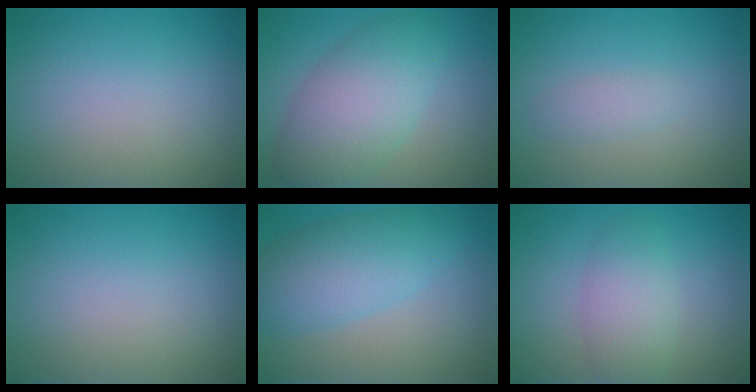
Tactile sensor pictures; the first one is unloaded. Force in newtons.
{"total": 6.9, "press": 6.9, "slide": 0.3}
{"total": 1.2, "press": 1.2, "slide": 0.0}
{"total": 0.0}
{"total": 5.4, "press": 5.4, "slide": 0.2}
{"total": 3.4, "press": 3.4, "slide": 0.1}